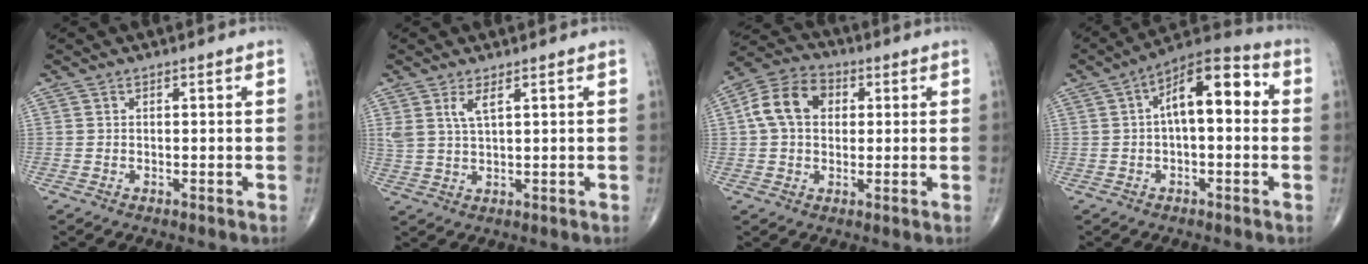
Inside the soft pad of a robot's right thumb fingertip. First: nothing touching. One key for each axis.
{"total": 3.6, "fx": 1.9, "fy": 1.0, "fz": 2.9, "tx": -0.066, "ty": -0.009, "tz": 0.044}
{"total": 10.3, "fx": 1.9, "fy": 7.5, "fz": 6.9, "tx": -0.119, "ty": 0.022, "tz": 0.024}
{"total": 12.4, "fx": 1.7, "fy": 5.7, "fz": 11.0, "tx": -0.152, "ty": 0.038, "tz": 0.014}